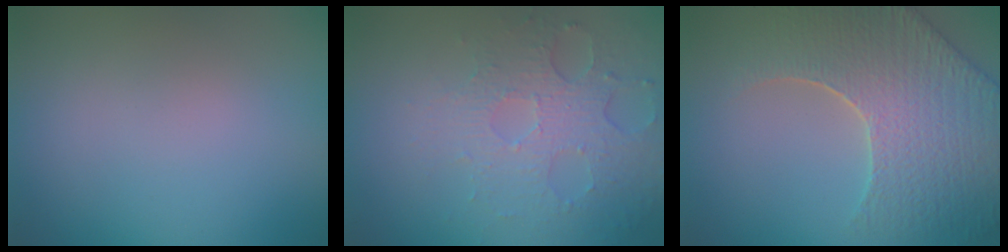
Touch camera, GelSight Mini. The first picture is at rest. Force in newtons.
{"total": 5.1, "press": 3.5, "slide": 3.7}
{"total": 8.3, "press": 6.4, "slide": 5.2}